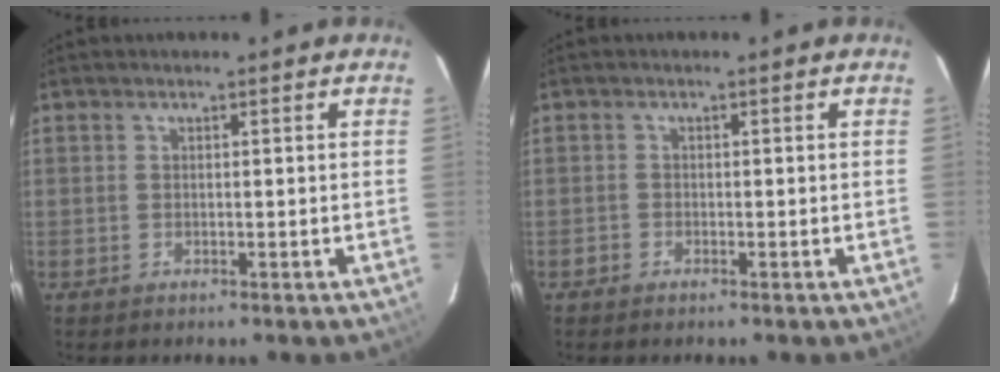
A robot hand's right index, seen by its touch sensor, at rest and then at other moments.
{"total": 1.0, "force": [-0.8, 0.5, 0.0], "torque": [-0.003, 0.003, -0.016]}